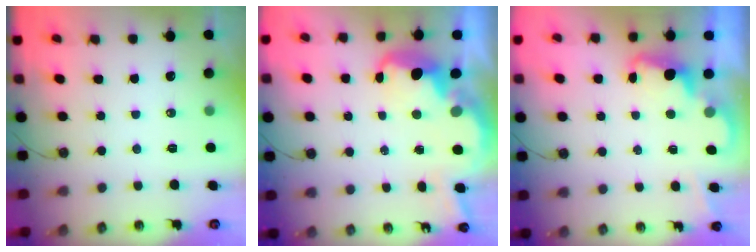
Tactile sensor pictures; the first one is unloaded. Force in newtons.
{"total": 6.7, "press": 6.7, "slide": 0.5}
{"total": 2.3, "press": 2.3, "slide": 0.5}